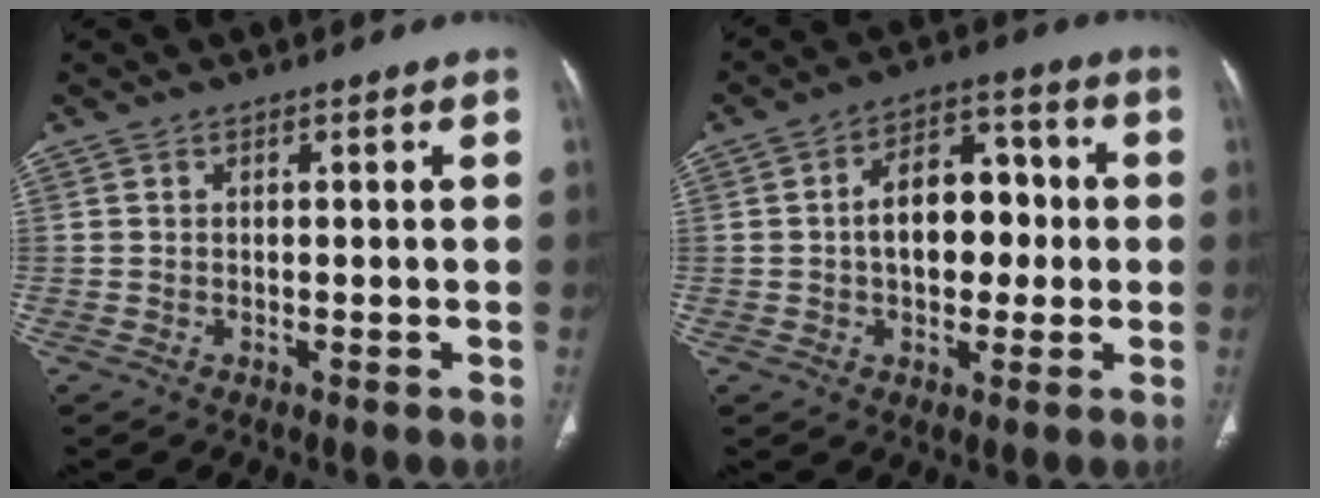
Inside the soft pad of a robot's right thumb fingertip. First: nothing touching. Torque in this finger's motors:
{"motor_torque": [1.51, 1.45, 0.58, -0.67, 0.27]}